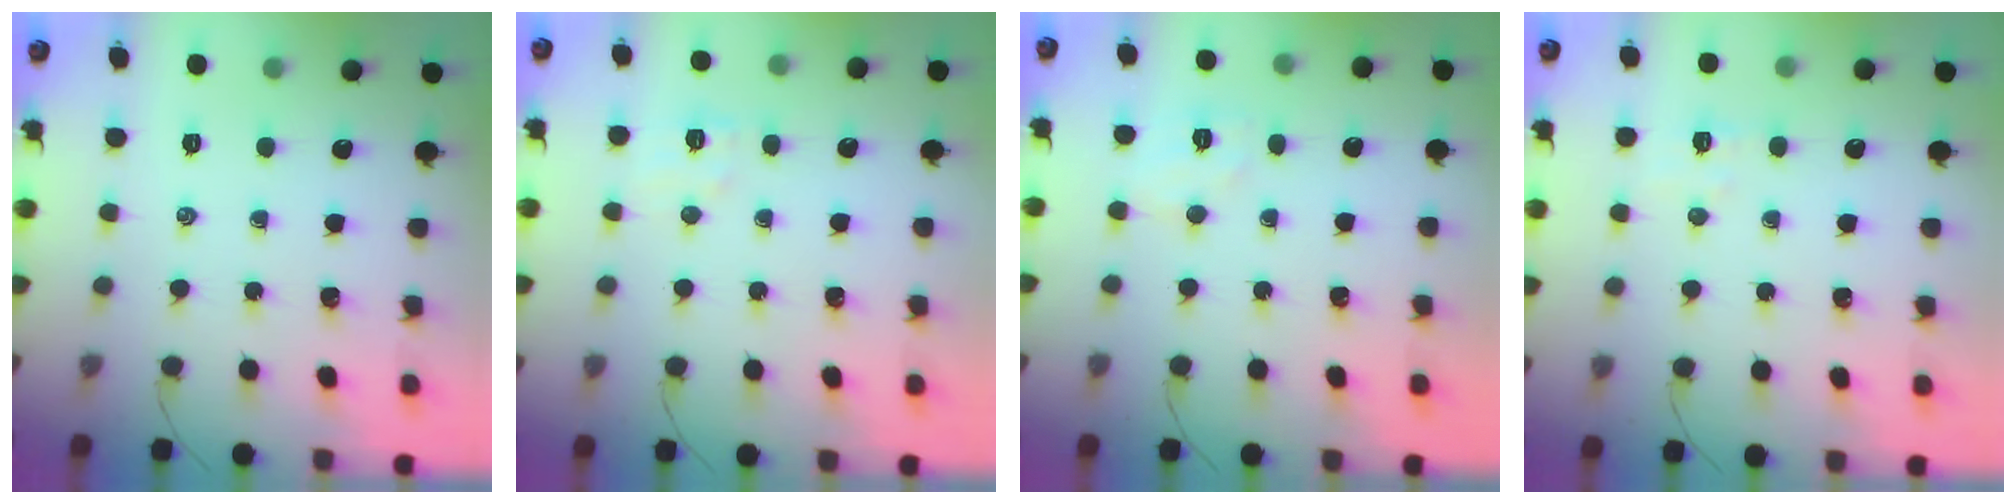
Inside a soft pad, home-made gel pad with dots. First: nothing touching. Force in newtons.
{"total": 5.6, "press": 5.5, "slide": 1.0}
{"total": 5.4, "press": 5.3, "slide": 1.1}
{"total": 4.2, "press": 4.0, "slide": 1.0}